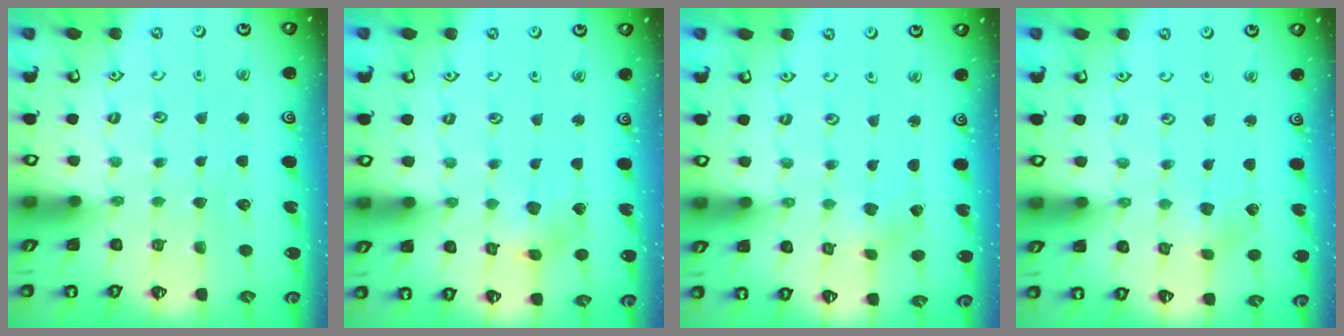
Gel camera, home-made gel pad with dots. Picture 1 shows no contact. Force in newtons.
{"total": 6.4, "press": 6.4, "slide": 0.7}
{"total": 0.7, "press": 0.6, "slide": 0.2}
{"total": 2.0, "press": 1.9, "slide": 0.3}